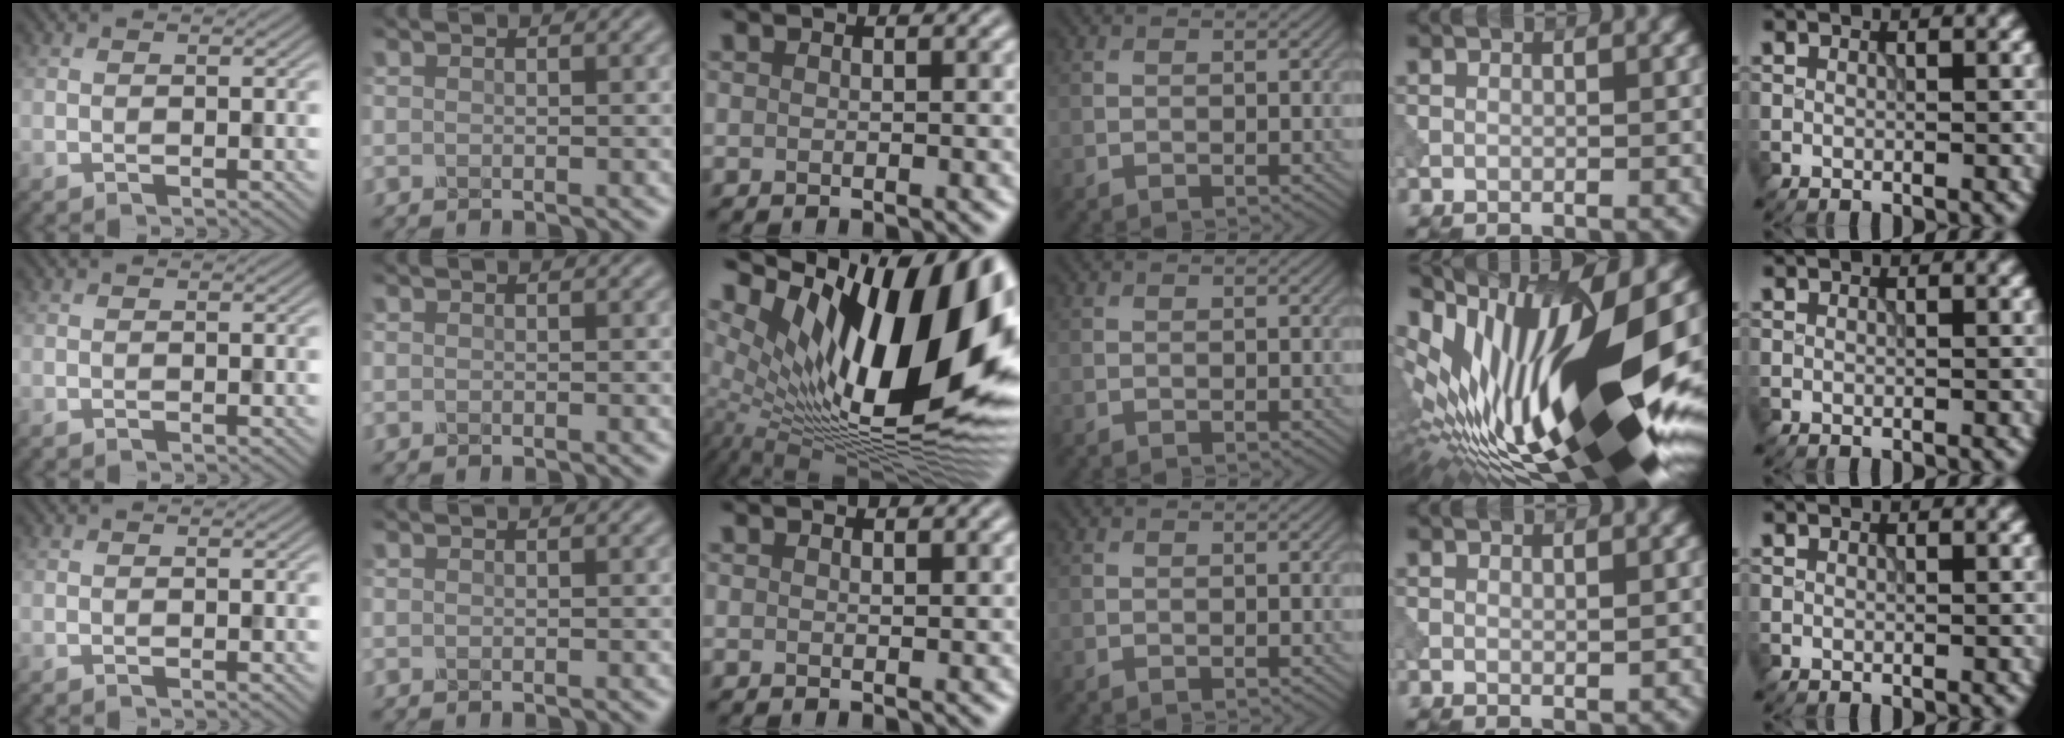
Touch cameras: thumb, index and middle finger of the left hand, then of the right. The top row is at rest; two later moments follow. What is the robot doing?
{"motion": "dispense", "object": "dispenser bottle"}